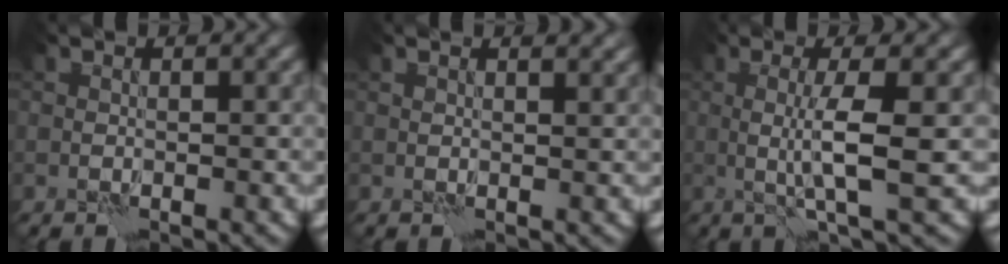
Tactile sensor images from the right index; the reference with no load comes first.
{"total": 1.4, "force": [1.2, 0.2, 0.7], "torque": [-0.011, -0.002, 0.011]}
{"total": 4.4, "force": [-0.1, 0.6, 4.4], "torque": [-0.083, -0.003, -0.004]}